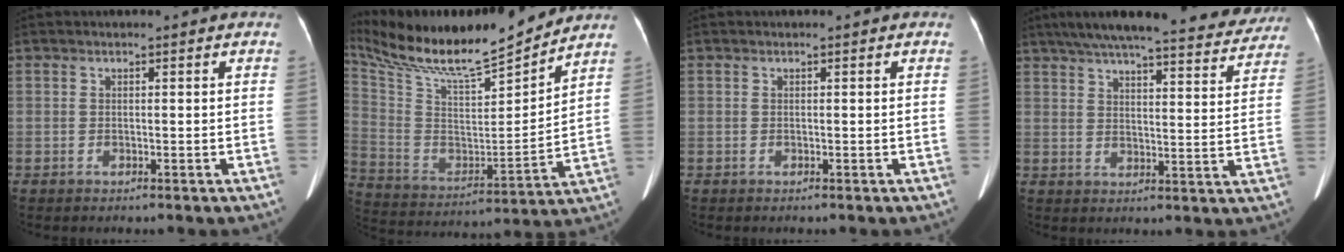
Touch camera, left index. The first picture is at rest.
{"total": 21.7, "force": [19.1, 1.8, 10.0], "torque": [-0.196, -0.004, 0.329]}
{"total": 0.0}
{"total": 24.5, "force": [21.4, 3.9, 11.1], "torque": [-0.169, 0.000, 0.268]}